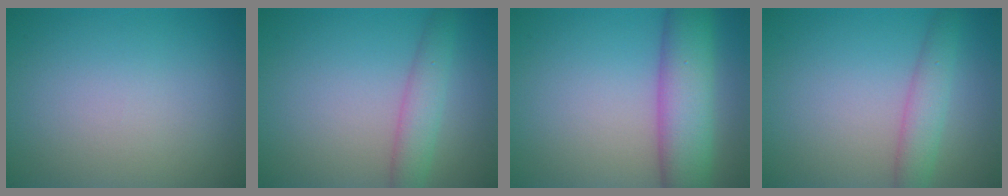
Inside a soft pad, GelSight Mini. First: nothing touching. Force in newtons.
{"total": 2.9, "press": 2.9, "slide": 0.1}
{"total": 7.6, "press": 7.6, "slide": 0.1}
{"total": 2.9, "press": 2.9, "slide": 0.1}